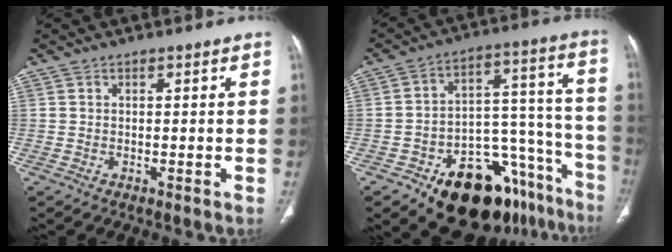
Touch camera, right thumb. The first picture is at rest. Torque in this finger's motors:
{"motor_torque": [1.37, -0.85, 0.69, -1.39, 0.36]}